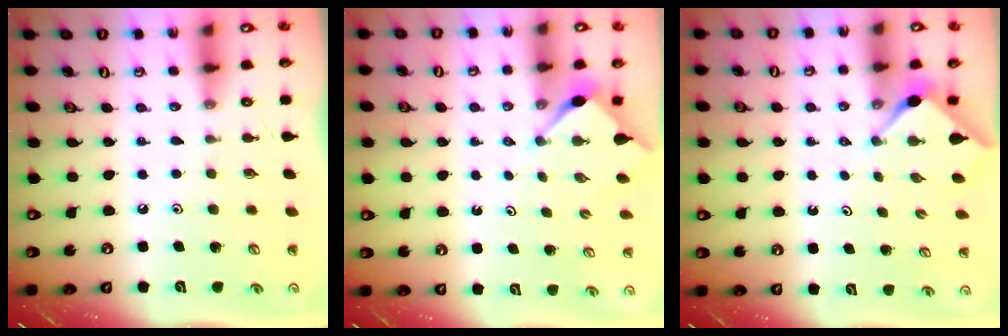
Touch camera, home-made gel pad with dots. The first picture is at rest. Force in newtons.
{"total": 2.8, "press": 2.8, "slide": 0.3}
{"total": 2.9, "press": 2.9, "slide": 0.4}